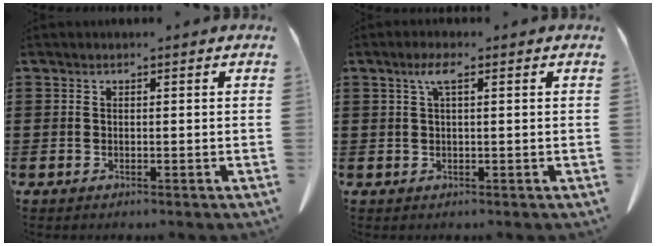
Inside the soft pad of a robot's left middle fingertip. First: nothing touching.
{"total": 2.6, "force": [0.9, 0.6, 2.4], "torque": [-0.049, 0.008, 0.014]}